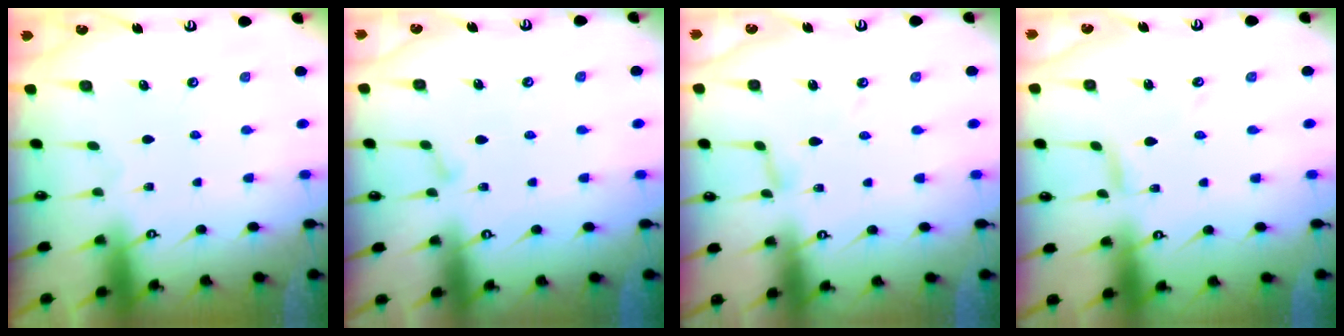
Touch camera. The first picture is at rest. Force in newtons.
{"total": 5.2, "press": 5.2, "slide": 0.4}
{"total": 2.5, "press": 2.5, "slide": 0.2}
{"total": 2.9, "press": 2.9, "slide": 0.1}